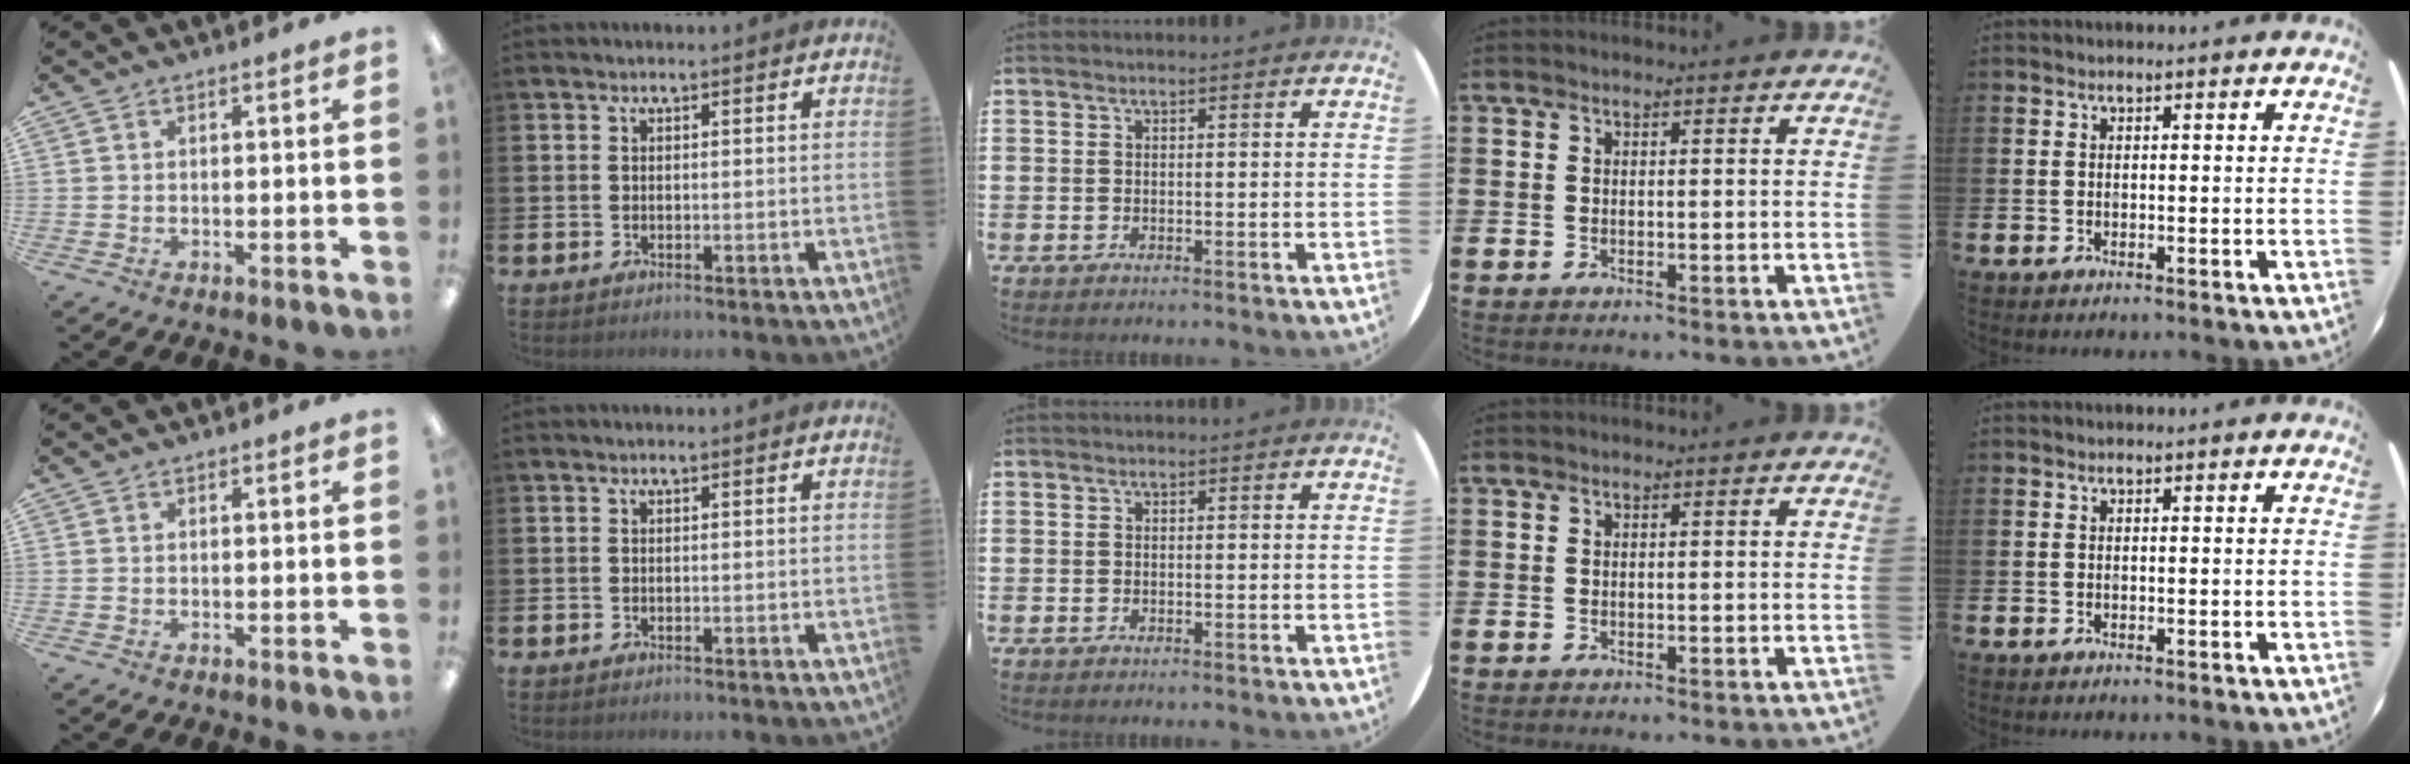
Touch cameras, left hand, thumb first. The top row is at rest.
{}